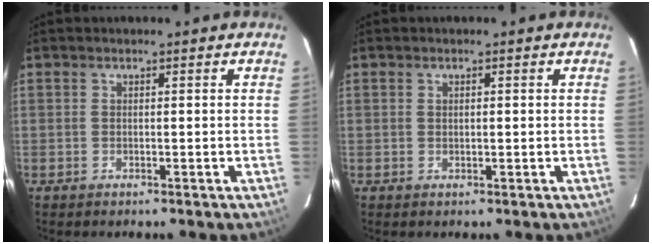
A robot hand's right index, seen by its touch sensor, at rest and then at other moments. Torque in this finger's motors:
{"motor_torque": [-0.10, 0.12, -0.06, 0.00]}